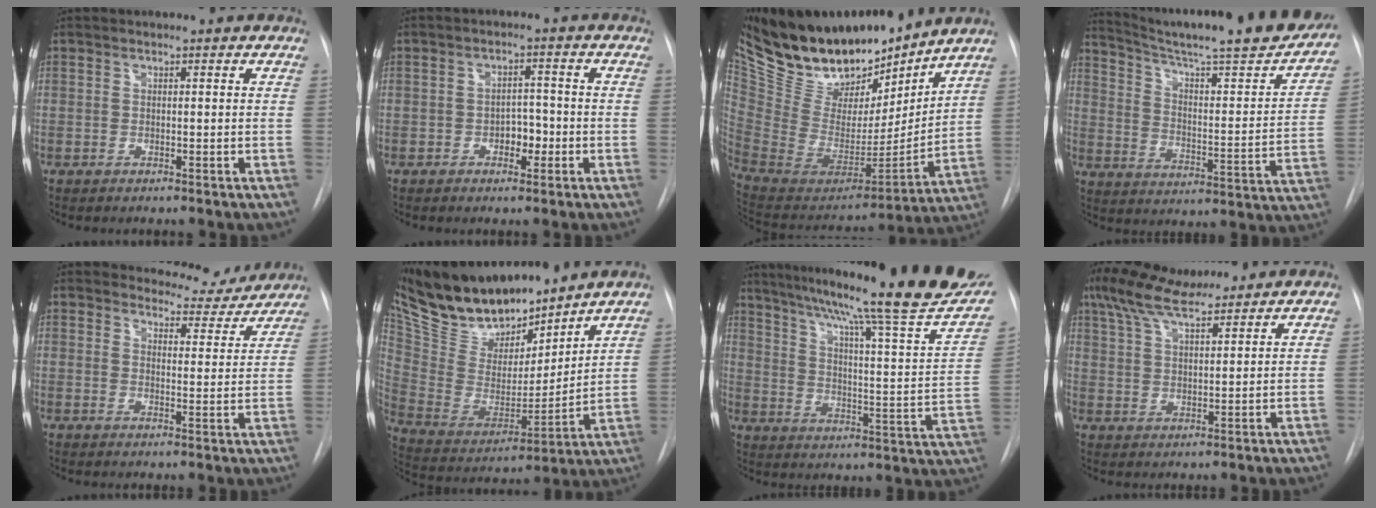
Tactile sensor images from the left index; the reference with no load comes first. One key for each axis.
{"total": 3.3, "fx": -1.3, "fy": 2.1, "fz": 2.2, "tx": -0.024, "ty": 0.008, "tz": -0.019}
{"total": 24.0, "fx": 20.0, "fy": 7.6, "fz": 10.9, "tx": -0.207, "ty": -0.015, "tz": 0.352}
{"total": 27.2, "fx": 23.9, "fy": 2.1, "fz": 12.7, "tx": -0.198, "ty": -0.057, "tz": 0.323}
{"total": 7.6, "fx": 7.3, "fy": 2.0, "fz": -0.3, "tx": 0.013, "ty": -0.018, "tz": 0.086}
{"total": 21.2, "fx": 18.4, "fy": 5.6, "fz": 9.0, "tx": -0.170, "ty": -0.007, "tz": 0.333}
{"total": 29.7, "fx": 24.2, "fy": 1.3, "fz": 17.3, "tx": -0.250, "ty": -0.054, "tz": 0.316}
{"total": 10.9, "fx": 9.0, "fy": 1.8, "fz": 5.9, "tx": -0.113, "ty": 0.031, "tz": 0.161}